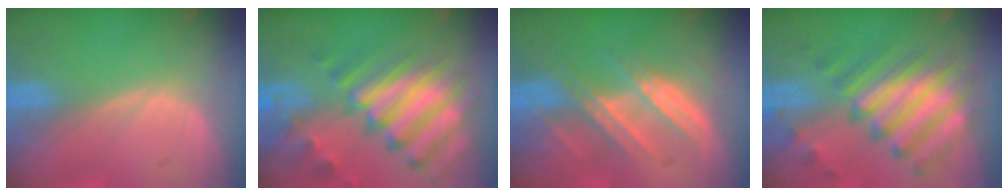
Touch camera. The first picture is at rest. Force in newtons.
{"total": 12.2, "press": 10.5, "slide": 6.1}
{"total": 7.2, "press": 7.0, "slide": 1.7}
{"total": 9.9, "press": 9.7, "slide": 2.2}